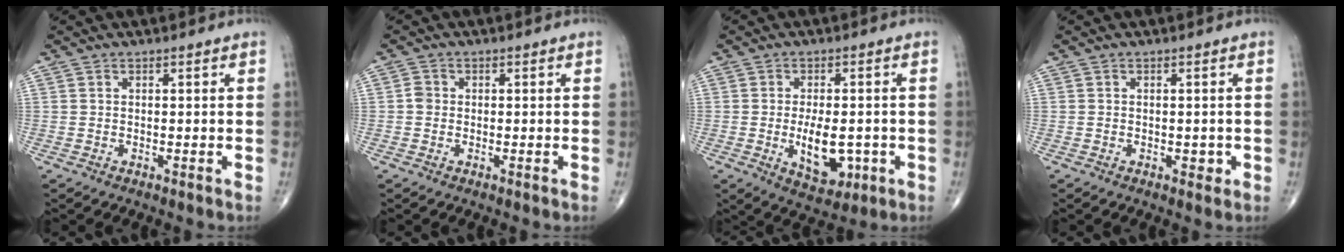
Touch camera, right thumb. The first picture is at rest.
{"total": 1.7, "force": [-0.2, 1.5, 0.7], "torque": [-0.005, 0.005, -0.006]}
{"total": 9.1, "force": [-1.9, 4.8, 7.5], "torque": [-0.103, -0.003, -0.018]}
{"total": 1.4, "force": [-0.4, 1.0, 1.0], "torque": [-0.006, 0.000, -0.006]}